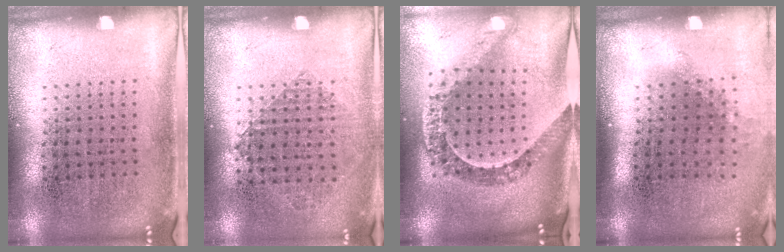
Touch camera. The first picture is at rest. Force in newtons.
{"total": 0.9, "press": 0.8, "slide": 0.3}
{"total": 1.4, "press": 1.3, "slide": 0.6}
{"total": 1.1, "press": 0.9, "slide": 0.7}